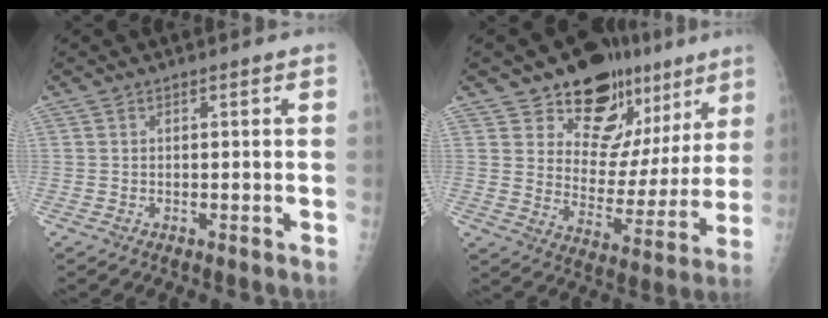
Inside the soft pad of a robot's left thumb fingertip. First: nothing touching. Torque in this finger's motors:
{"motor_torque": [0.14, 0.23, 0.37, -0.26, 0.06]}